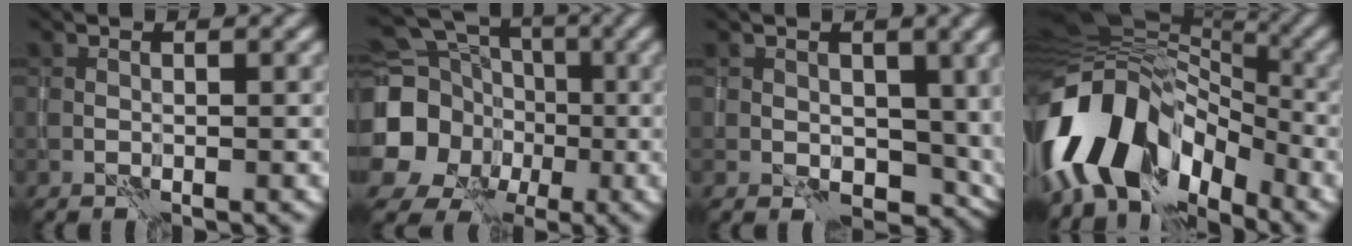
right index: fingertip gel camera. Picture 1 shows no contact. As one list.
[{"total": 18.6, "force": [-1.1, 17.5, 6.1], "torque": [-0.177, -0.002, -0.059]}, {"total": 5.4, "force": [-0.6, 3.9, 3.6], "torque": [-0.030, -0.012, -0.003]}, {"total": 12.2, "force": [-5.2, 7.7, 8.0], "torque": [-0.157, 0.015, -0.109]}]